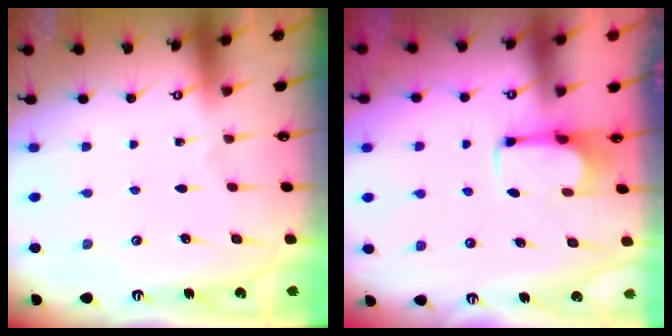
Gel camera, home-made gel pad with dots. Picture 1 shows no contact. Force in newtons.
{"total": 2.8, "press": 2.6, "slide": 1.1}